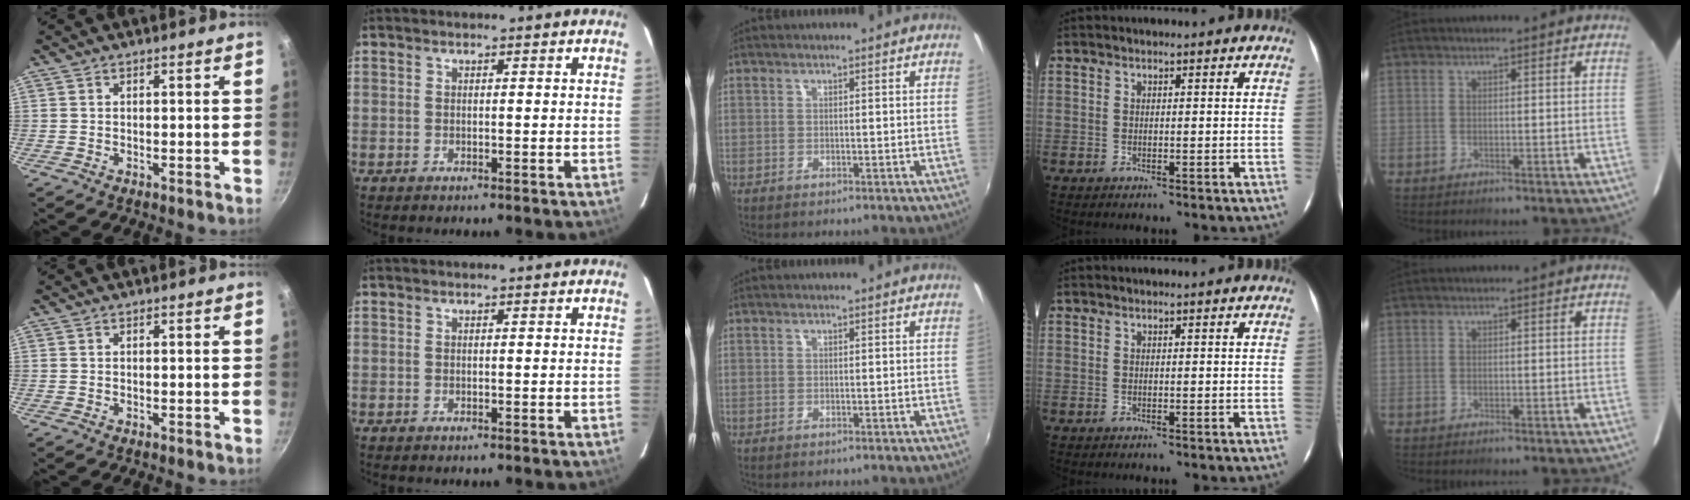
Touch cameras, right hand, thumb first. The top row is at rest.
{}